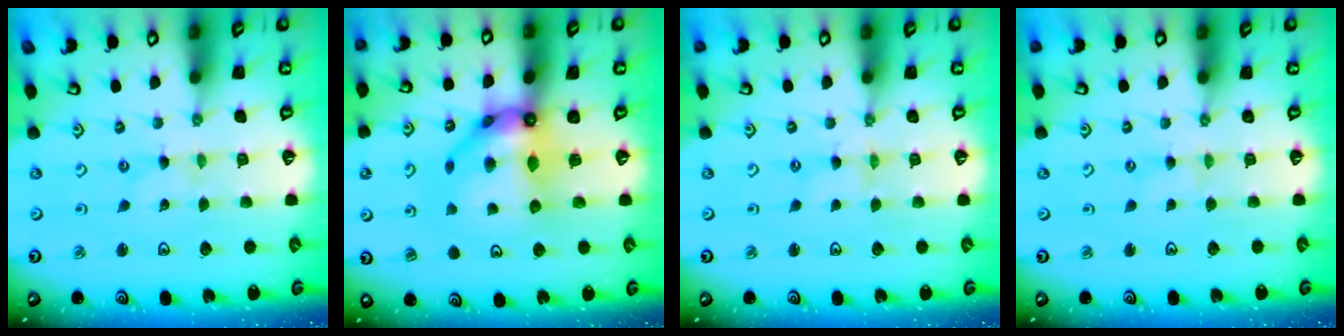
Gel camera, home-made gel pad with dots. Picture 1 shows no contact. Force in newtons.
{"total": 12.4, "press": 12.3, "slide": 1.5}
{"total": 0.0}
{"total": 1.6, "press": 1.5, "slide": 0.4}